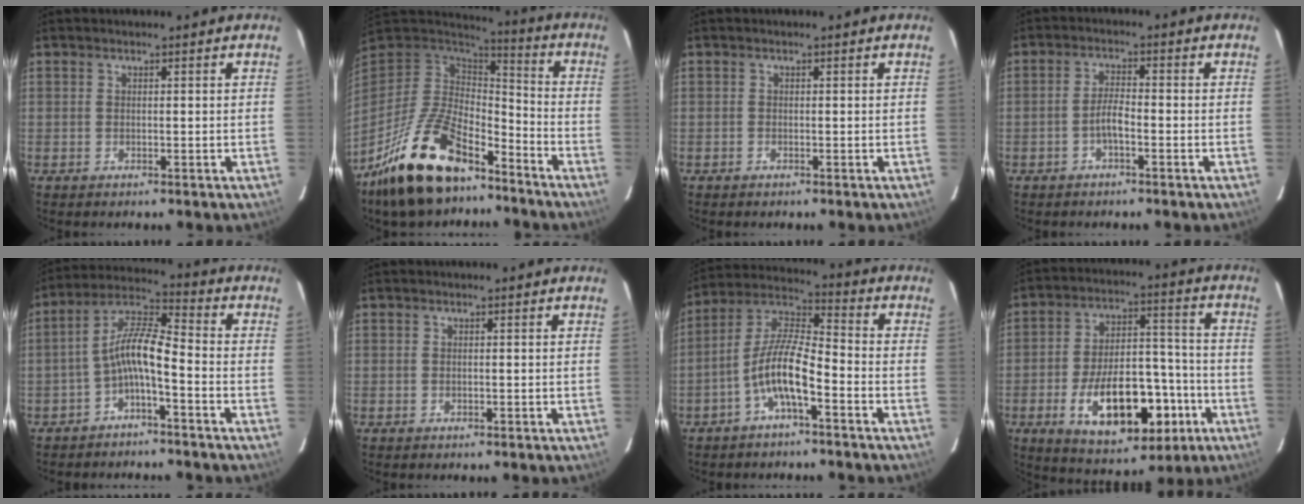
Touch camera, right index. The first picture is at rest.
{"total": 20.3, "force": [-13.8, 8.4, 12.2], "torque": [-0.251, -0.017, -0.244]}
{"total": 0.6, "force": [-0.5, 0.3, 0.0], "torque": [0.000, 0.002, -0.010]}
{"total": 3.0, "force": [-1.7, 0.7, 2.4], "torque": [-0.052, 0.006, -0.032]}
{"total": 7.8, "force": [-3.4, 1.7, 6.8], "torque": [-0.158, 0.021, -0.066]}
{"total": 0.0}
{"total": 9.7, "force": [-4.6, 2.4, 8.2], "torque": [-0.177, 0.009, -0.089]}
{"total": 19.6, "force": [-7.6, 9.9, 15.0], "torque": [-0.275, 0.014, -0.096]}